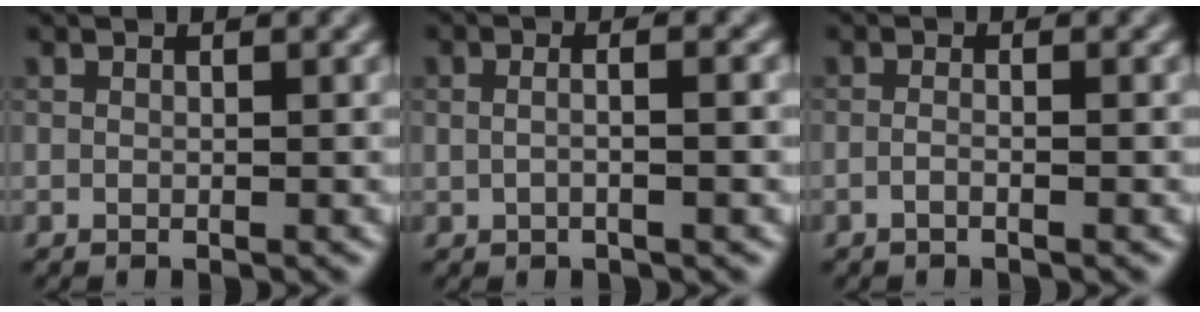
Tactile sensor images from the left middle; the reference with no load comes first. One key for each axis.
{"total": 3.6, "fx": 0.5, "fy": 1.7, "fz": 3.1, "tx": -0.013, "ty": 0.007, "tz": -0.018}
{"total": 1.1, "fx": -0.5, "fy": 0.3, "fz": 0.9, "tx": -0.013, "ty": -0.002, "tz": -0.013}